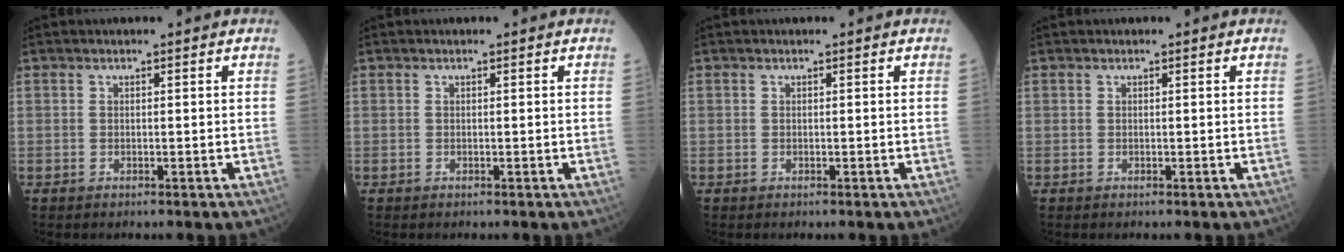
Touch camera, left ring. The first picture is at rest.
{"total": 0.0}
{"total": 0.0}
{"total": 0.0}